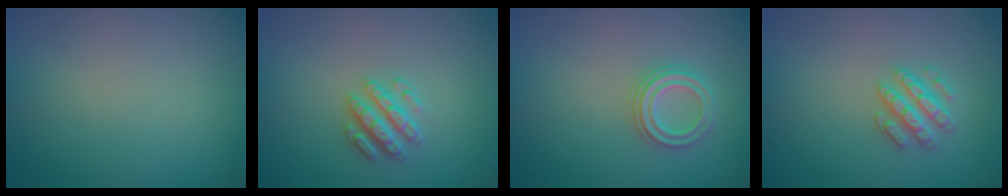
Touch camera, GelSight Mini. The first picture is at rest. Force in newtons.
{"total": 2.7, "press": 2.5, "slide": 1.0}
{"total": 2.2, "press": 2.1, "slide": 0.7}
{"total": 2.5, "press": 2.4, "slide": 0.6}